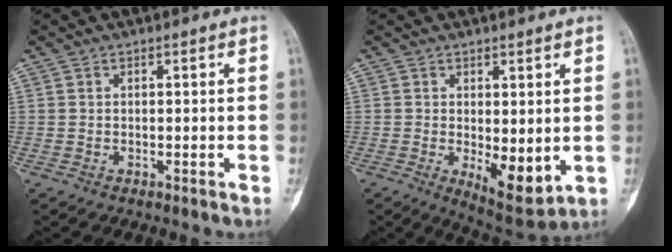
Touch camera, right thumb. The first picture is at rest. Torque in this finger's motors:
{"motor_torque": [-0.39, 0.83, 0.37, 0.56, 0.01]}